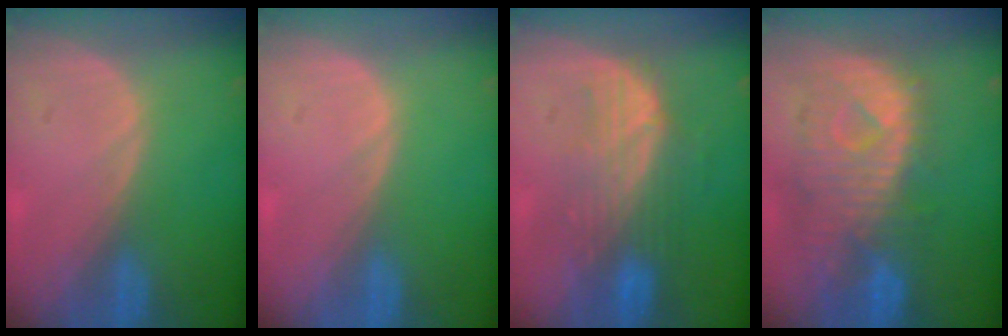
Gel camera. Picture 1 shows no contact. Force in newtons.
{"total": 0.0}
{"total": 7.3, "press": 7.3, "slide": 0.6}
{"total": 10.8, "press": 9.7, "slide": 4.8}